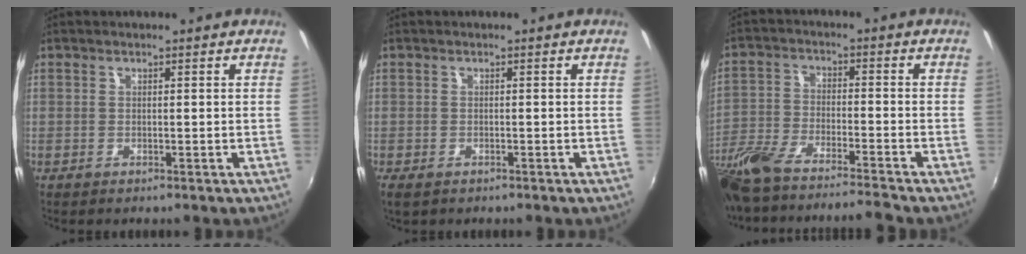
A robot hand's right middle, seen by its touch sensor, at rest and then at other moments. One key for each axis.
{"total": 2.5, "fx": -1.7, "fy": 1.2, "fz": 1.4, "tx": -0.028, "ty": -0.012, "tz": -0.025}
{"total": 16.6, "fx": -14.5, "fy": 1.2, "fz": 8.0, "tx": -0.183, "ty": -0.040, "tz": -0.268}